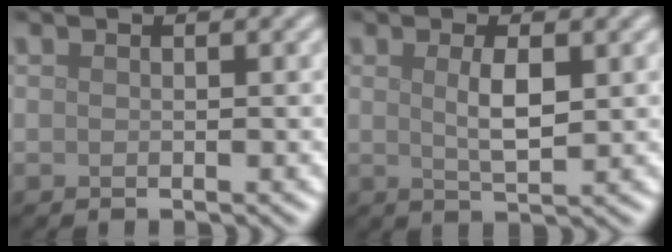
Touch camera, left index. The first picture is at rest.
{"total": 2.7, "force": [0.6, 0.7, 2.5], "torque": [-0.049, -0.001, 0.013]}